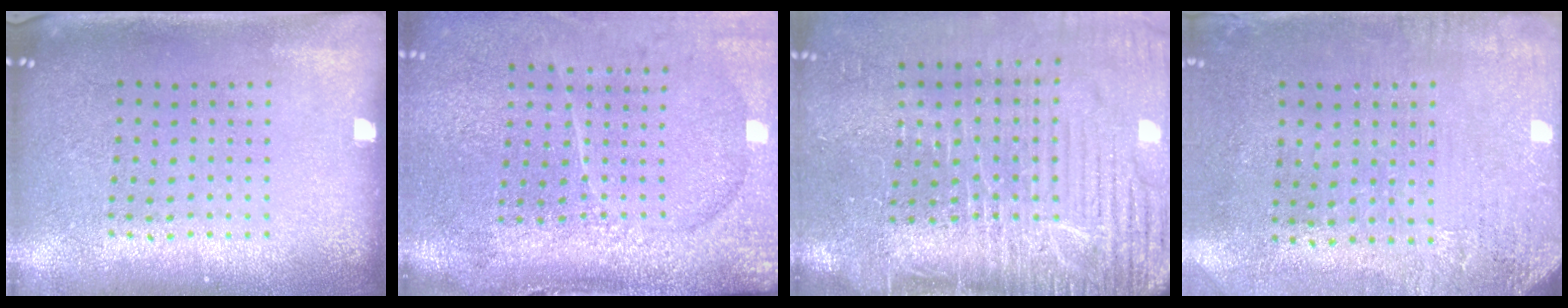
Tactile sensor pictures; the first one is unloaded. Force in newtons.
{"total": 4.4, "press": 3.6, "slide": 2.6}
{"total": 5.0, "press": 4.2, "slide": 2.7}
{"total": 3.3, "press": 2.6, "slide": 2.0}